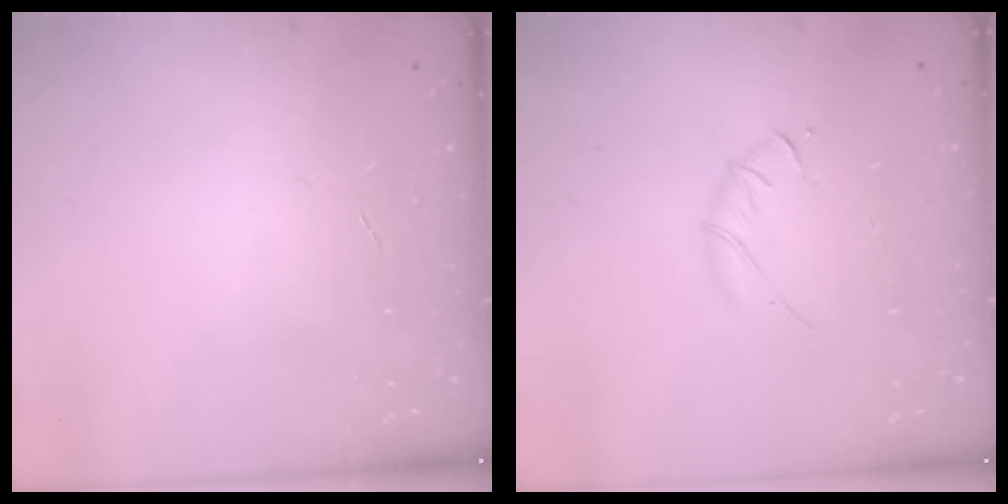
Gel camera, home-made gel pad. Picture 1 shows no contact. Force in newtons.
{"total": 3.8, "press": 3.7, "slide": 1.0}